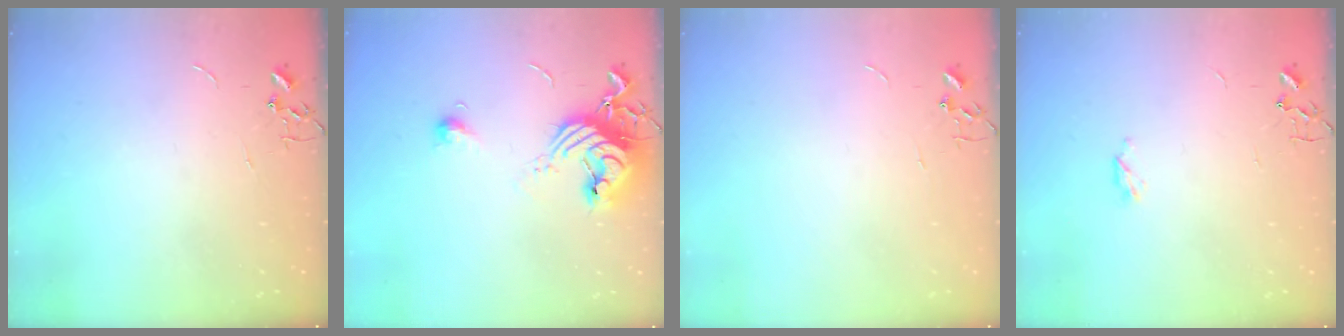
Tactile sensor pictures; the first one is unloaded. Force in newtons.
{"total": 14.3, "press": 14.2, "slide": 1.4}
{"total": 0.0}
{"total": 3.9, "press": 3.9, "slide": 0.7}